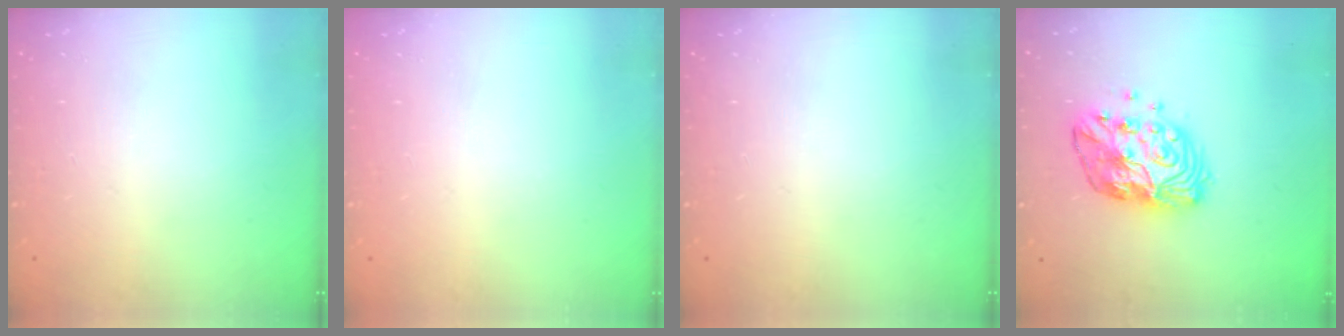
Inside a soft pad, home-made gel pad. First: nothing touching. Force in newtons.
{"total": 0.0}
{"total": 0.0}
{"total": 13.5, "press": 13.5, "slide": 1.0}